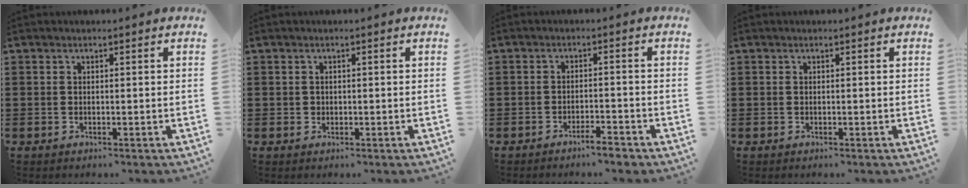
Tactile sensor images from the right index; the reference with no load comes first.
{"total": 0.7, "force": [0.1, 0.6, 0.1], "torque": [-0.004, 0.005, 0.001]}
{"total": 2.9, "force": [-2.7, 0.2, 1.2], "torque": [-0.022, 0.002, -0.052]}
{"total": 0.0}